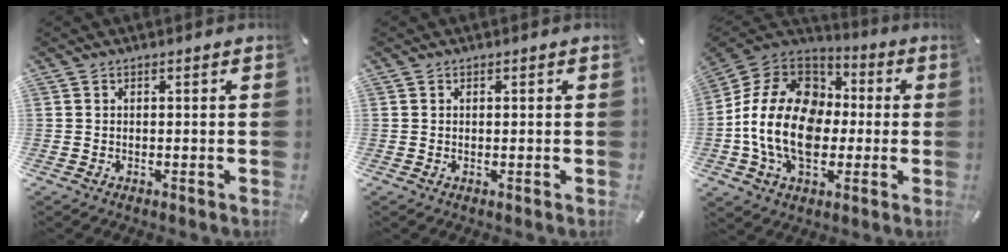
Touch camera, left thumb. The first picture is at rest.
{"total": 0.0}
{"total": 19.4, "force": [-3.1, 14.7, 12.2], "torque": [-0.259, 0.026, -0.057]}